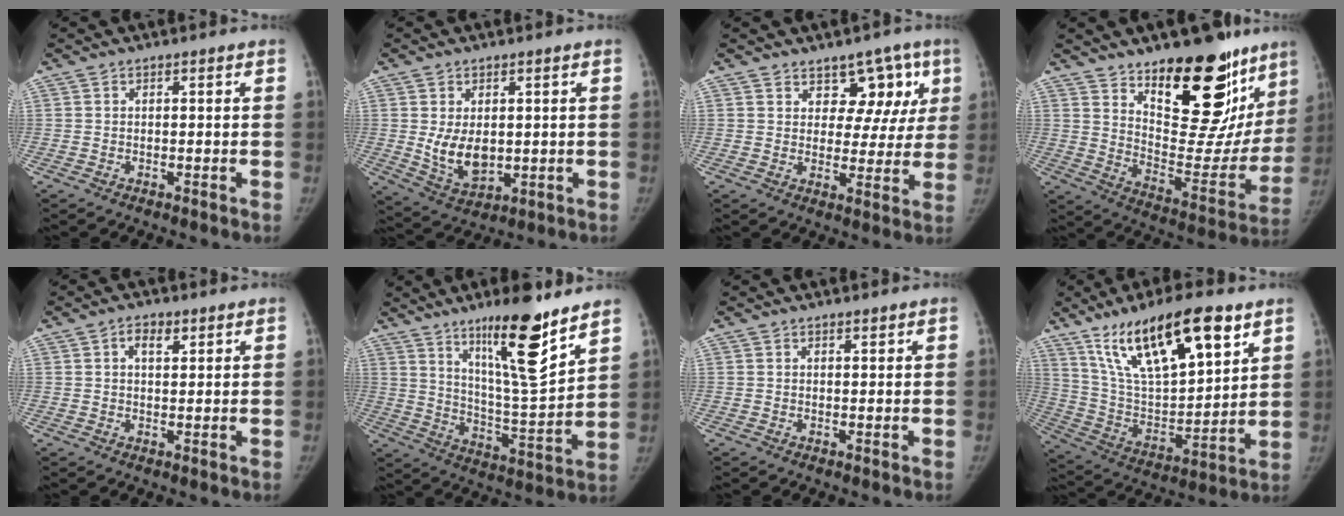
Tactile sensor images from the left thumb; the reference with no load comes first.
{"total": 8.2, "force": [0.4, 5.3, 6.3], "torque": [-0.091, -0.017, 0.025]}
{"total": 9.3, "force": [5.0, 6.3, 4.8], "torque": [-0.002, -0.018, 0.064]}
{"total": 27.1, "force": [17.2, 11.7, 17.4], "torque": [-0.198, -0.103, 0.263]}
{"total": 3.4, "force": [1.6, 1.9, 2.3], "torque": [-0.029, -0.004, 0.024]}
{"total": 17.5, "force": [11.4, 2.9, 13.0], "torque": [-0.190, -0.080, 0.195]}
{"total": 0.8, "force": [0.7, 0.3, 0.3], "torque": [-0.003, -0.005, 0.010]}
{"total": 23.9, "force": [13.9, 8.4, 17.6], "torque": [-0.275, -0.040, 0.256]}